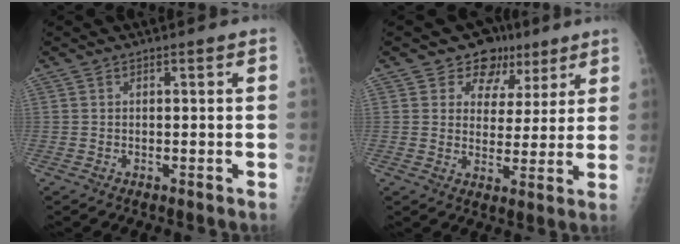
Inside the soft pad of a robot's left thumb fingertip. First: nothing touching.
{"total": 8.8, "force": [5.6, 6.6, 1.7], "torque": [0.020, -0.018, 0.080]}